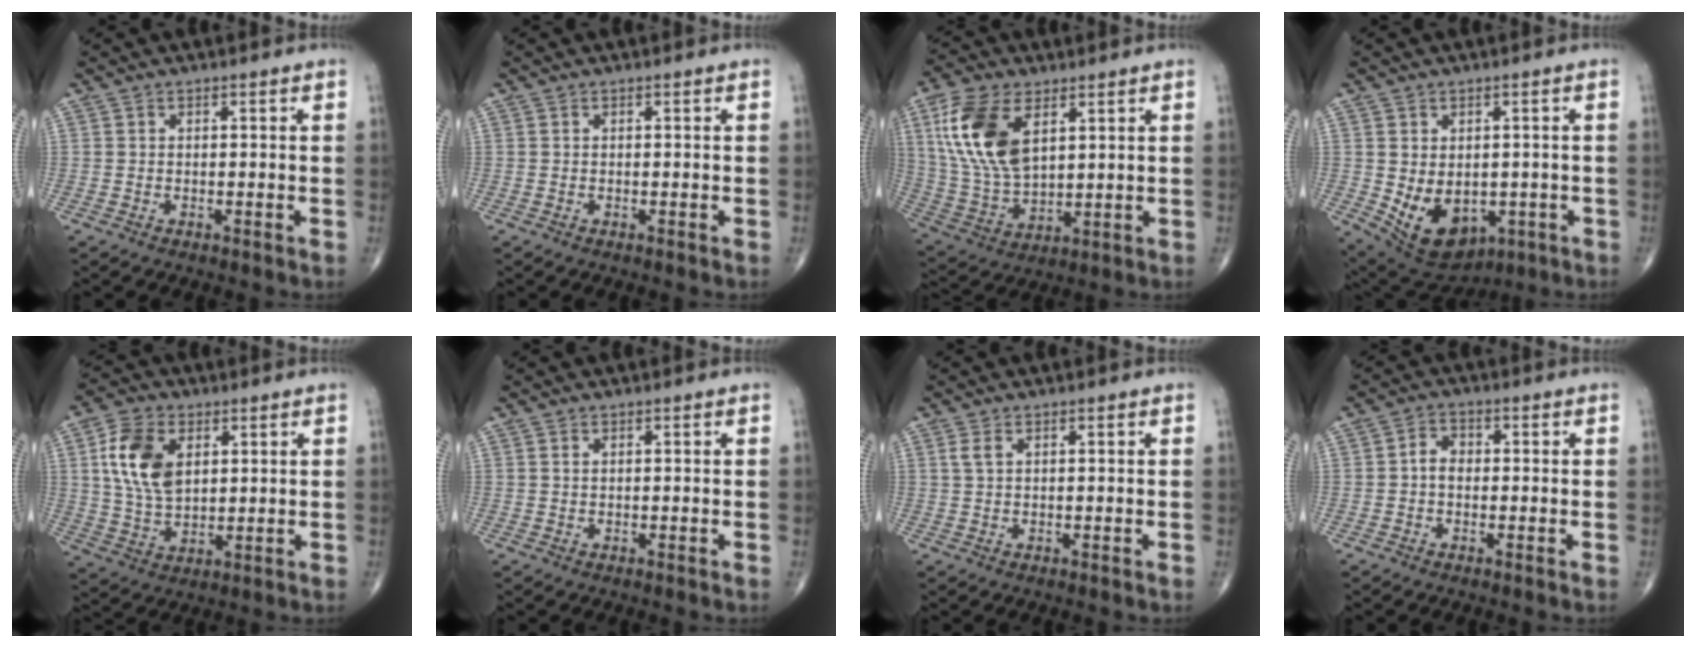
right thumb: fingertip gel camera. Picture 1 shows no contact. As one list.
[{"total": 0.0}, {"total": 16.3, "force": [6.0, 8.9, 12.2], "torque": [-0.241, -0.017, 0.125]}, {"total": 11.9, "force": [-2.4, 8.3, 8.1], "torque": [-0.110, -0.005, -0.010]}, {"total": 11.7, "force": [3.3, 7.2, 8.5], "torque": [-0.153, -0.008, 0.065]}, {"total": 0.6, "force": [0.3, 0.3, 0.4], "torque": [-0.009, 0.006, 0.006]}, {"total": 1.8, "force": [0.7, 0.9, 1.4], "torque": [-0.033, 0.009, 0.020]}, {"total": 3.3, "force": [-0.2, 2.5, 2.1], "torque": [-0.027, 0.015, -0.011]}]